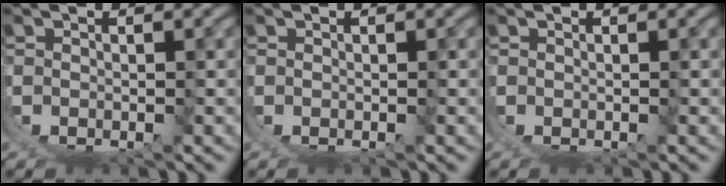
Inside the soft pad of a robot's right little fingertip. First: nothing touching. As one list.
[{"total": 0.0}, {"total": 0.0}]